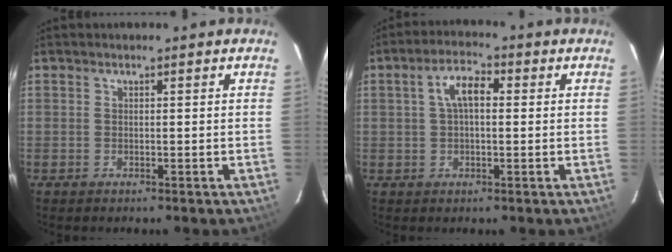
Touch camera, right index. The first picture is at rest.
{"total": 5.4, "force": [0.8, 2.6, 4.6], "torque": [-0.089, 0.018, 0.015]}